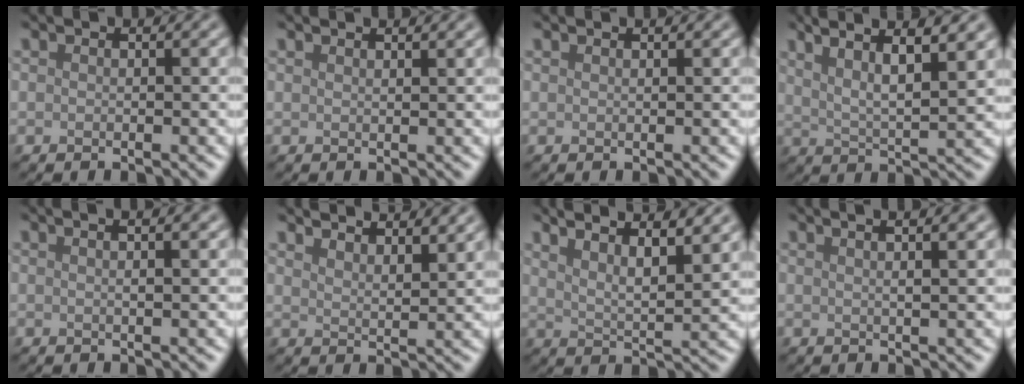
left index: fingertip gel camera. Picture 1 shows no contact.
{"total": 1.5, "force": [1.3, 0.3, 0.6], "torque": [-0.003, 0.002, 0.010]}
{"total": 0.7, "force": [0.6, 0.1, 0.2], "torque": [-0.001, -0.001, 0.007]}
{"total": 8.6, "force": [5.5, 2.3, 6.2], "torque": [-0.079, 0.029, 0.056]}
{"total": 4.1, "force": [1.9, 1.8, 3.1], "torque": [-0.013, 0.020, -0.002]}
{"total": 6.1, "force": [5.3, 1.5, 2.6], "torque": [-0.022, 0.017, 0.055]}
{"total": 8.6, "force": [6.4, 2.4, 5.3], "torque": [-0.049, 0.023, 0.060]}
{"total": 7.2, "force": [3.7, 3.2, 5.3], "torque": [-0.025, 0.053, 0.011]}